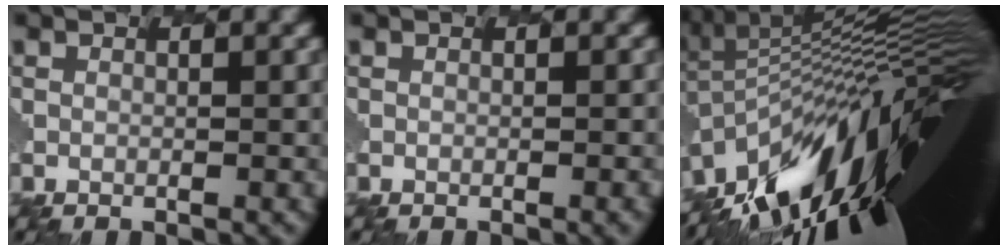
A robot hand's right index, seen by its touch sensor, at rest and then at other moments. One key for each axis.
{"total": 2.4, "fx": -0.4, "fy": 1.0, "fz": 2.2, "tx": -0.010, "ty": 0.006, "tz": -0.007}
{"total": 15.8, "fx": -6.6, "fy": 6.3, "fz": 12.9, "tx": -0.193, "ty": 0.009, "tz": -0.128}